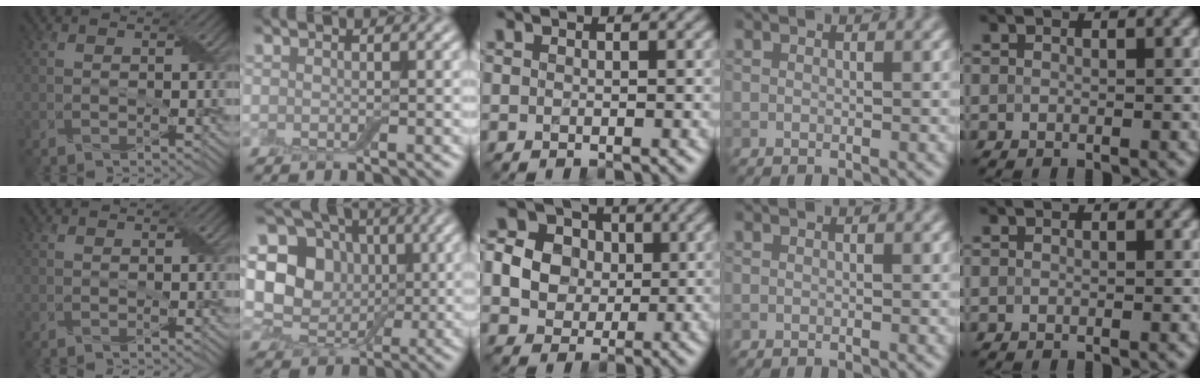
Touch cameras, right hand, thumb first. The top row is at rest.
{"index": {"total": 8.3, "force": [1.1, 7.0, 4.3], "torque": [-0.075, -0.005, 0.000]}, "middle": {"total": 6.7, "force": [0.6, 5.8, 3.1], "torque": [-0.077, 0.015, 0.000]}}